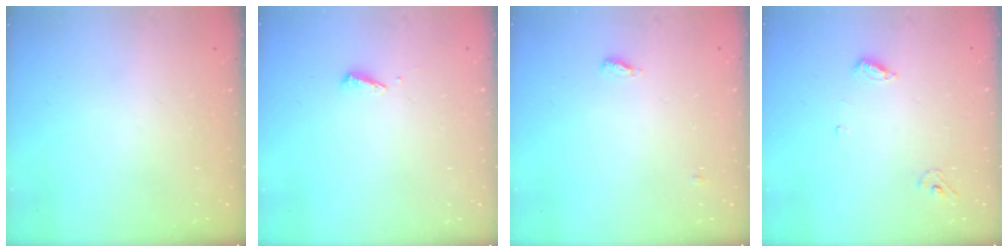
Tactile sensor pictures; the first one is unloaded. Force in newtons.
{"total": 2.5, "press": 2.5, "slide": 0.1}
{"total": 4.6, "press": 4.5, "slide": 0.7}
{"total": 5.9, "press": 5.9, "slide": 0.6}